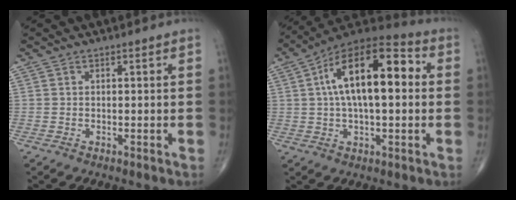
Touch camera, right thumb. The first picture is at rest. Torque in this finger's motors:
{"motor_torque": [0.77, 4.24, 2.01, 0.31, 0.29]}